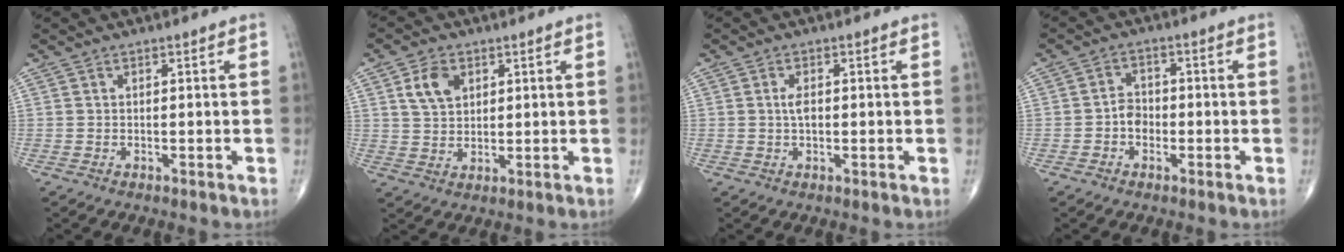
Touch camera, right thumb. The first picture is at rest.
{"total": 6.1, "force": [2.4, 4.2, 3.7], "torque": [-0.053, -0.009, 0.047]}
{"total": 2.3, "force": [0.1, 1.2, 2.0], "torque": [-0.037, 0.001, -0.001]}
{"total": 3.4, "force": [-1.1, 2.7, 1.7], "torque": [-0.011, 0.014, -0.027]}